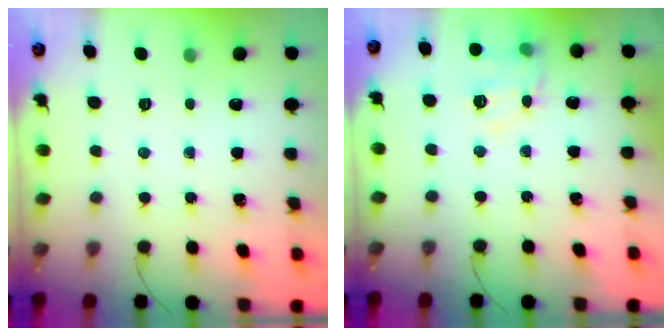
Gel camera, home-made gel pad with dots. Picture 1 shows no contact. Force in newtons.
{"total": 9.4, "press": 9.3, "slide": 0.6}